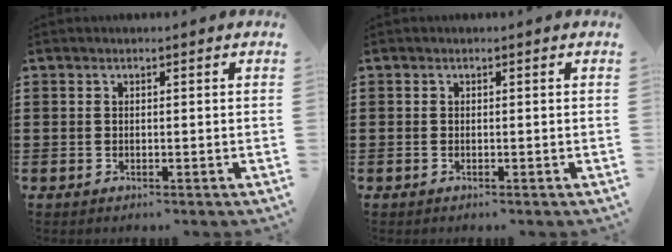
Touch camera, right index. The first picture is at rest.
{"total": 0.0}